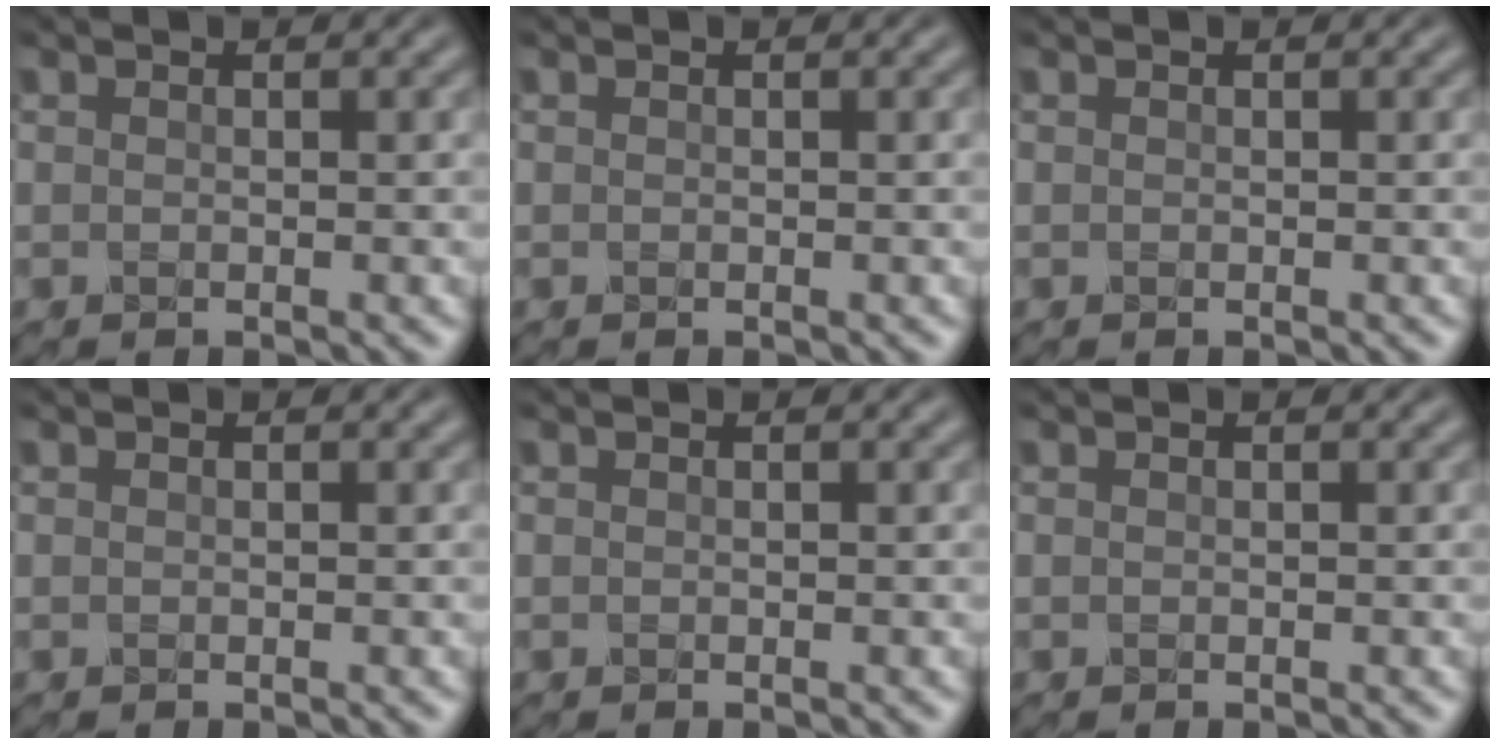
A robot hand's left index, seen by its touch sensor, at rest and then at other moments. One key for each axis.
{"total": 0.0}
{"total": 0.0}
{"total": 0.0}
{"total": 0.0}
{"total": 0.0}